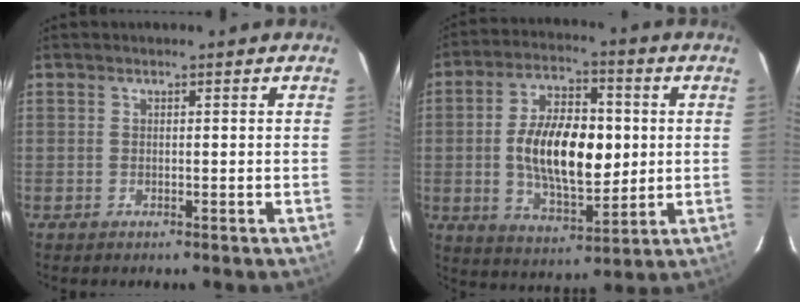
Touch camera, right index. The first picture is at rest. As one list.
[{"total": 16.1, "force": [0.4, 8.0, 14.0], "torque": [-0.253, 0.009, 0.014]}]